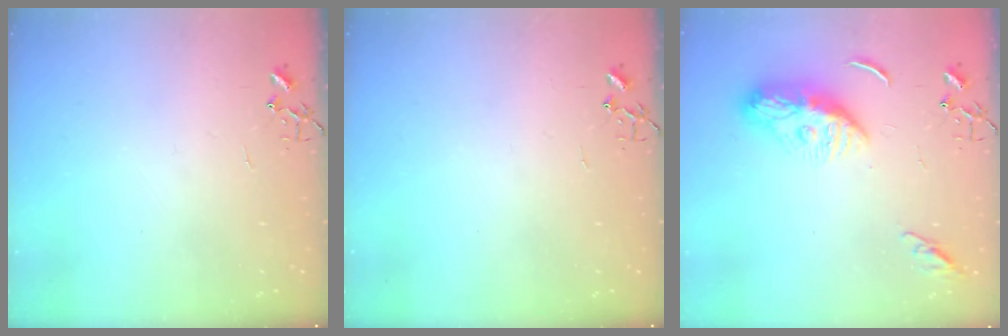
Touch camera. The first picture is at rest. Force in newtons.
{"total": 0.0}
{"total": 10.8, "press": 10.7, "slide": 1.0}